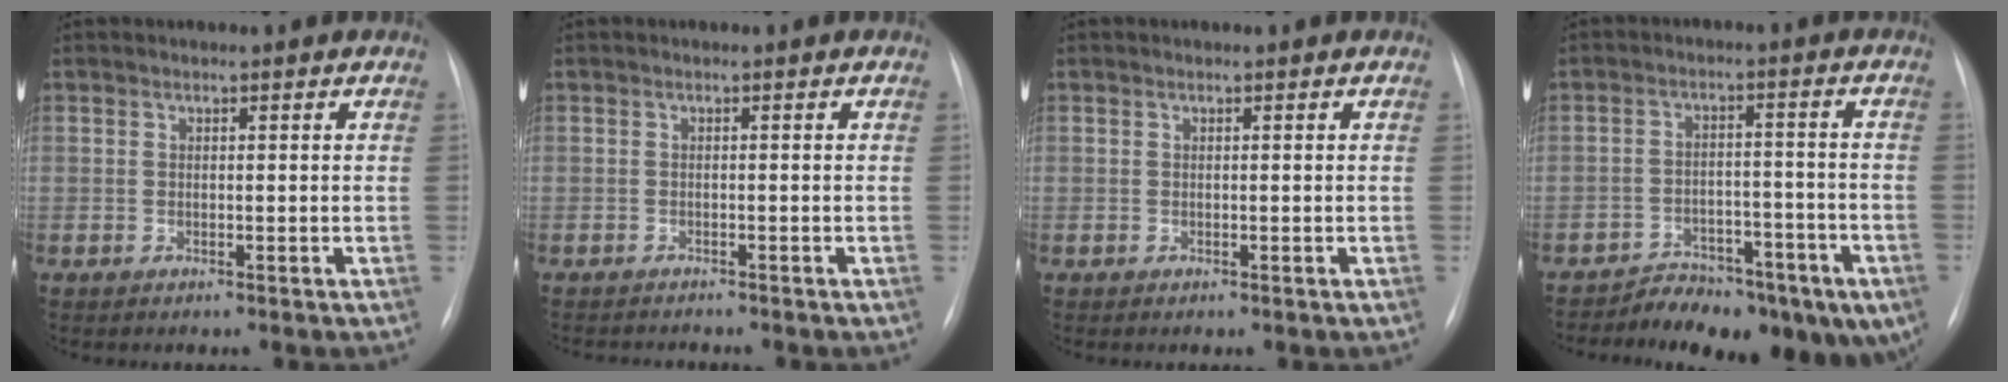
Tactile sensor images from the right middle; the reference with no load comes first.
{"total": 2.6, "force": [-2.5, 0.3, 0.5], "torque": [-0.003, -0.008, -0.034]}
{"total": 0.0}
{"total": 13.0, "force": [-9.7, 5.7, 6.5], "torque": [-0.067, 0.031, -0.134]}